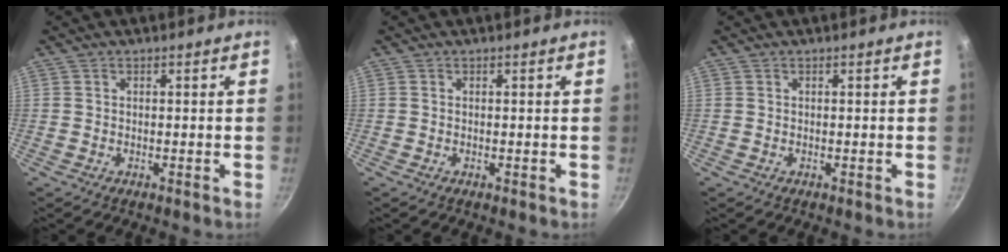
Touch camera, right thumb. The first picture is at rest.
{"total": 0.0}
{"total": 0.0}